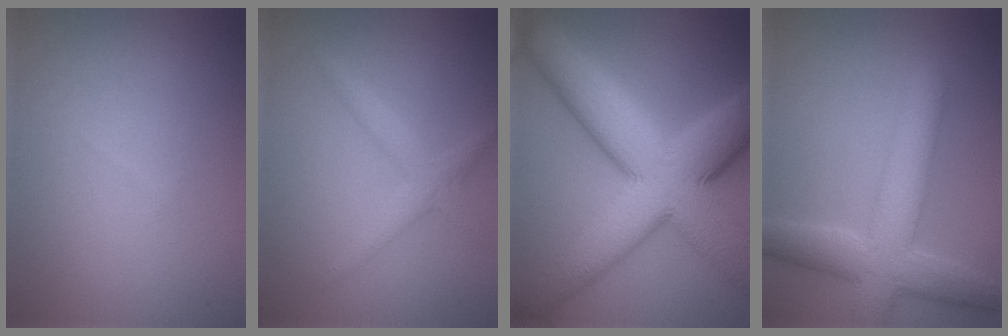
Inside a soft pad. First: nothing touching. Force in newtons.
{"total": 2.2, "press": 2.2, "slide": 0.1}
{"total": 13.1, "press": 13.1, "slide": 0.2}
{"total": 6.5, "press": 6.5, "slide": 0.2}